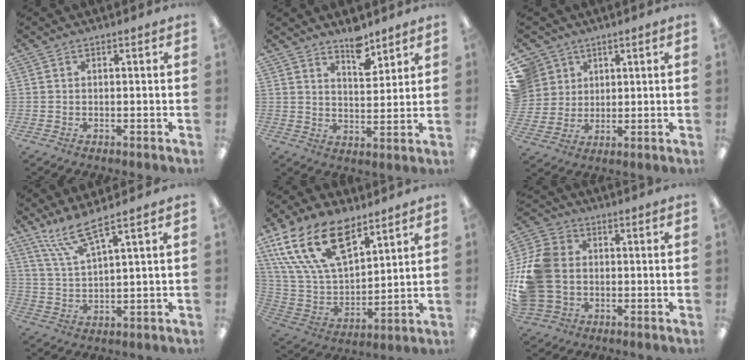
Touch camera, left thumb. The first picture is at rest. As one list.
[{"total": 7.4, "force": [5.9, 3.0, 3.2], "torque": [-0.030, -0.042, 0.100]}, {"total": 7.9, "force": [4.0, 6.8, 0.2], "torque": [-0.027, -0.020, 0.083]}, {"total": 9.2, "force": [7.1, 1.5, 5.6], "torque": [-0.126, -0.027, 0.132]}, {"total": 21.2, "force": [12.3, 11.1, 13.2], "torque": [-0.286, -0.061, 0.222]}, {"total": 16.8, "force": [-0.3, 13.7, 9.7], "torque": [-0.214, 0.025, 0.000]}]